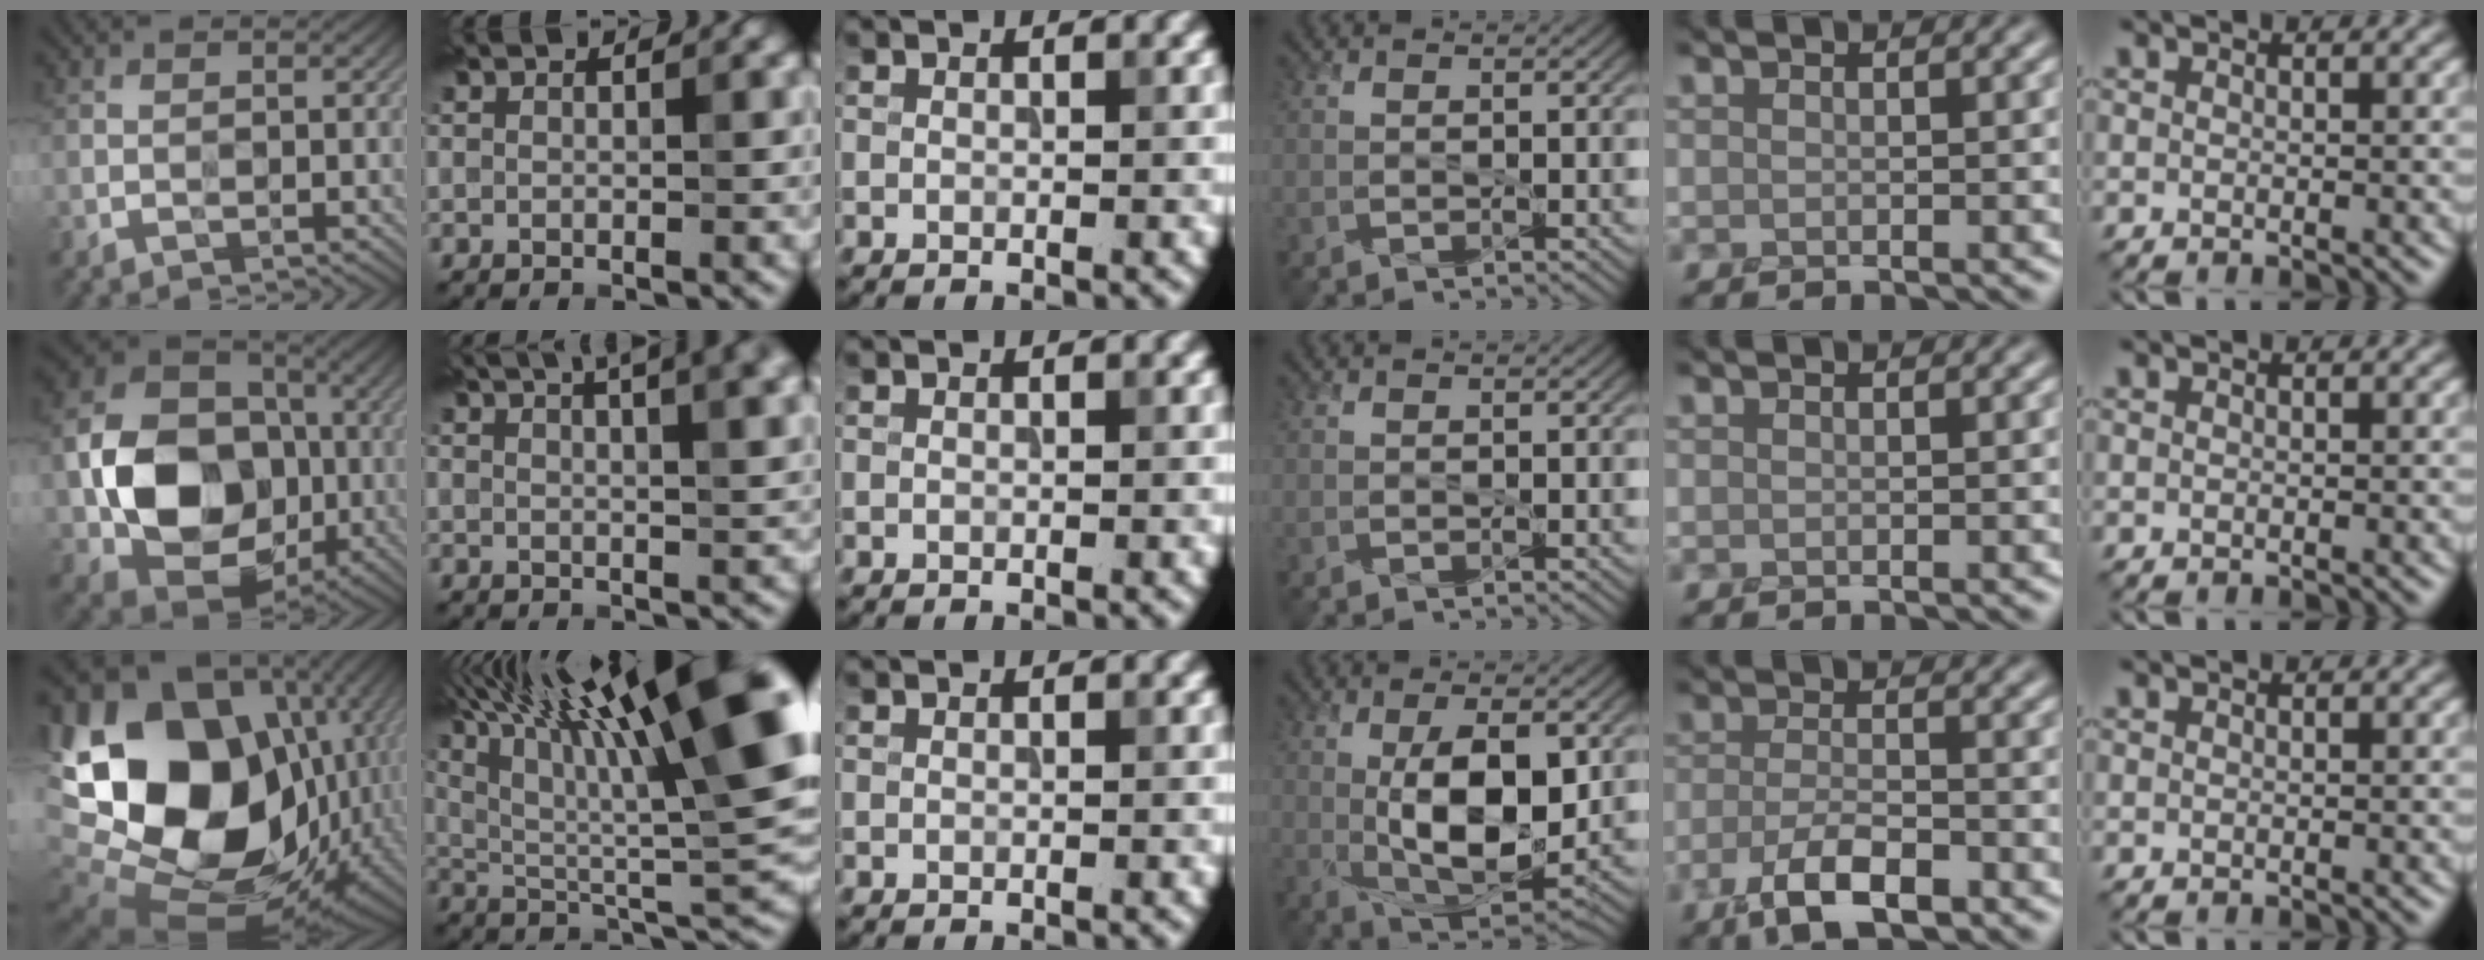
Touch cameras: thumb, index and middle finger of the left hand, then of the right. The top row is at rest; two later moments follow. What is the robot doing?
{"motion": "peel", "object": "velcro strap"}